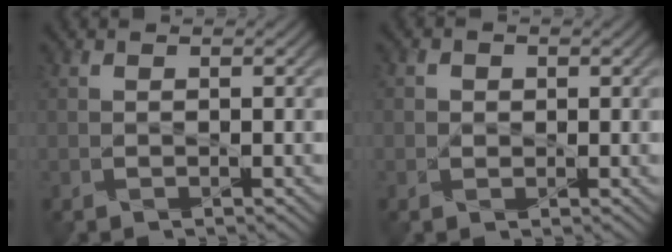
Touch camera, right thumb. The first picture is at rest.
{"total": 1.2, "force": [-0.1, 1.2, 0.3], "torque": [-0.004, -0.004, -0.006]}